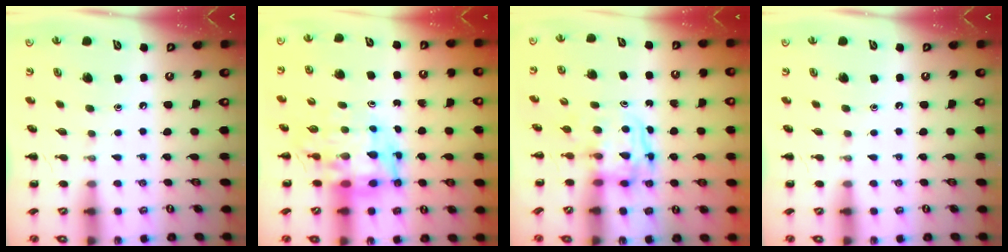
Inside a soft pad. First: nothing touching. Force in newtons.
{"total": 7.4, "press": 7.0, "slide": 2.3}
{"total": 3.7, "press": 3.6, "slide": 0.4}
{"total": 0.0}